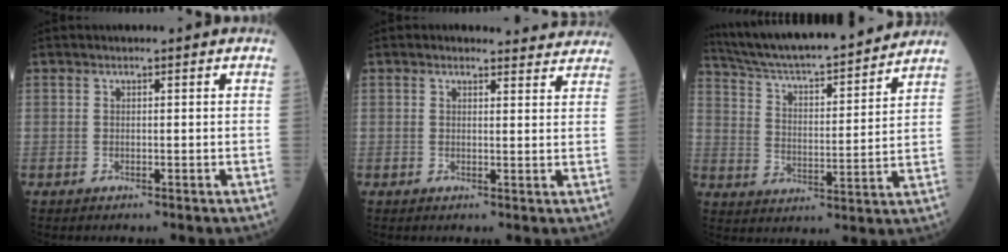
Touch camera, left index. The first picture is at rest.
{"total": 5.5, "force": [5.4, 1.4, 0.2], "torque": [0.008, -0.006, 0.041]}
{"total": 21.9, "force": [19.9, 2.1, 9.0], "torque": [-0.153, 0.006, 0.301]}